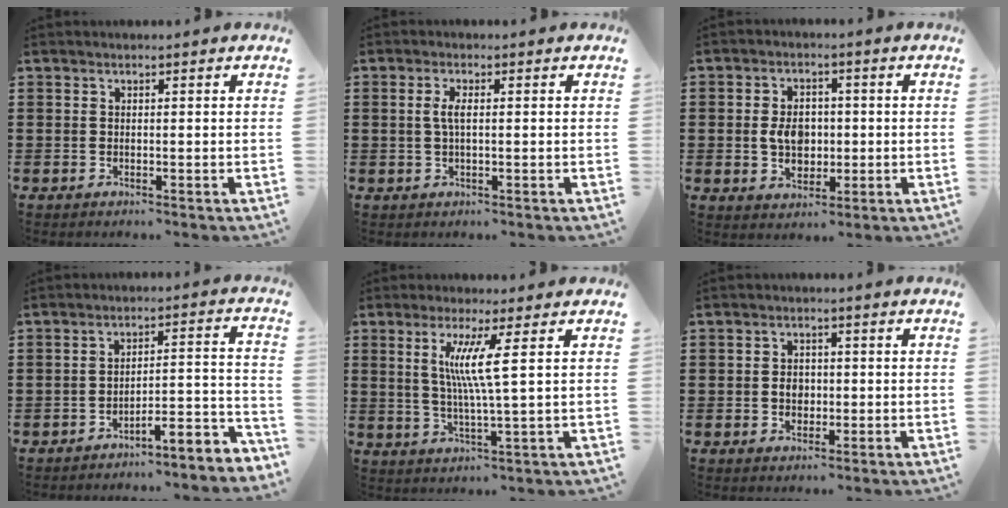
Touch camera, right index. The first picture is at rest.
{"total": 2.2, "force": [0.0, 0.5, 2.2], "torque": [-0.048, -0.004, -0.005]}
{"total": 5.3, "force": [-0.3, 3.8, 3.7], "torque": [-0.068, 0.003, -0.012]}
{"total": 4.5, "force": [-4.2, 0.0, 1.6], "torque": [-0.029, -0.013, -0.088]}
{"total": 6.5, "force": [1.6, -0.8, 6.3], "torque": [-0.126, -0.010, 0.021]}
{"total": 2.8, "force": [-0.3, 2.2, 1.7], "torque": [-0.028, 0.003, -0.010]}